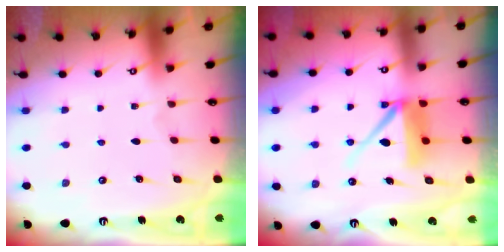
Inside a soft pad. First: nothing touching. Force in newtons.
{"total": 9.3, "press": 9.3, "slide": 1.1}